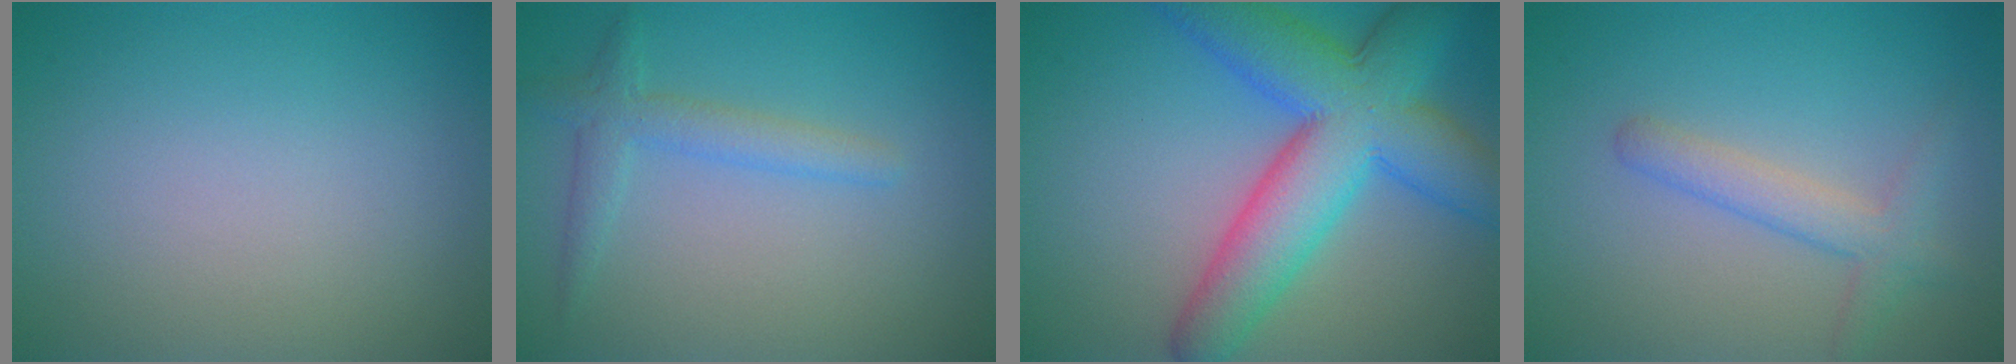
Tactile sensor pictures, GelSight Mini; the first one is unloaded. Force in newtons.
{"total": 2.4, "press": 2.4, "slide": 0.2}
{"total": 10.3, "press": 10.3, "slide": 0.3}
{"total": 2.8, "press": 2.8, "slide": 0.1}